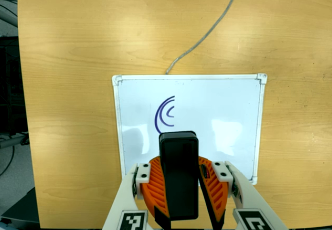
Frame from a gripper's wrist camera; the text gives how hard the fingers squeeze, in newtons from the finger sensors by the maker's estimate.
{"total": 11.3, "left": 11.4, "right": 11.3}